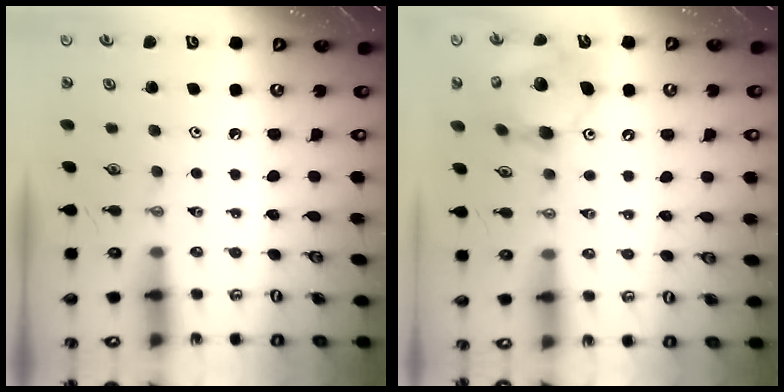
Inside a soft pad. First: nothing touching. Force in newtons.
{"total": 14.1, "press": 13.9, "slide": 2.5}